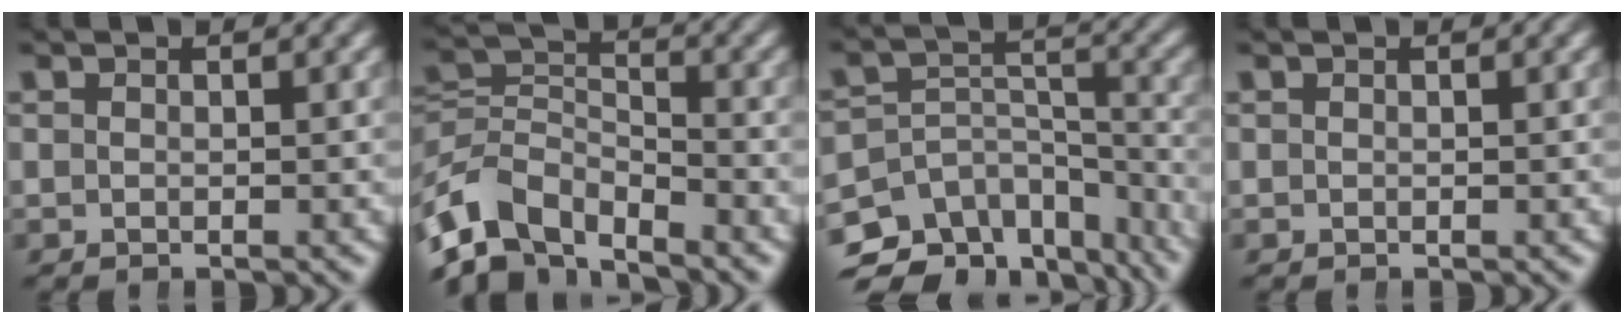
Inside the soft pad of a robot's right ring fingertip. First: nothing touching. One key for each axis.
{"total": 7.7, "fx": -3.8, "fy": 5.3, "fz": 4.1, "tx": -0.101, "ty": -0.040, "tz": -0.057}
{"total": 10.9, "fx": -6.6, "fy": 7.1, "fz": 5.0, "tx": -0.091, "ty": -0.037, "tz": -0.099}
{"total": 0.0}